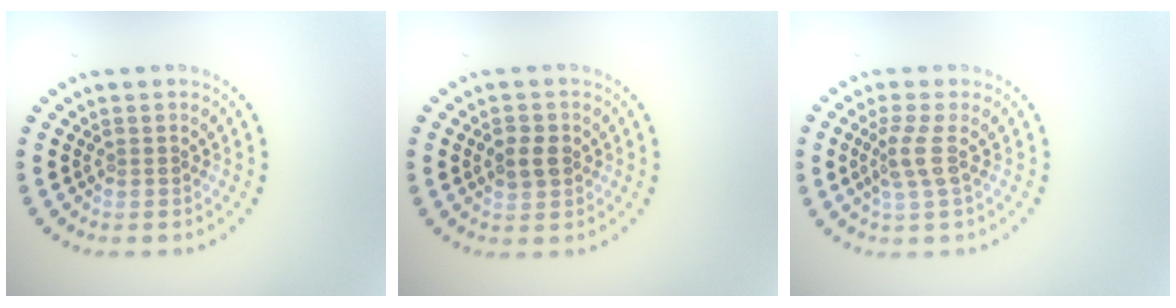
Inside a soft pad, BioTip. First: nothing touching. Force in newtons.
{"total": 2.1, "press": 2.1, "slide": 0.2}
{"total": 2.3, "press": 1.6, "slide": 1.6}